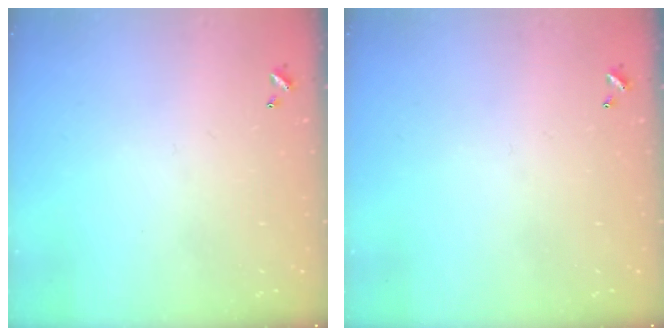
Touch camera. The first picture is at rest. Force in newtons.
{"total": 0.0}